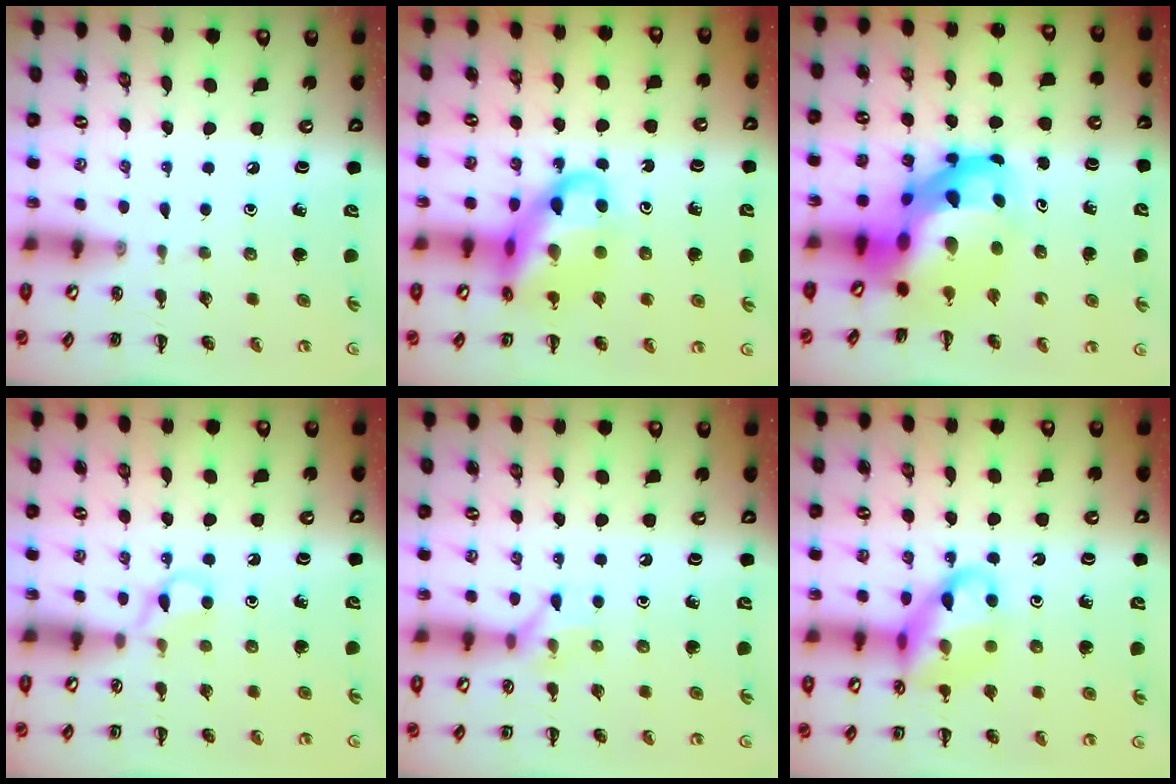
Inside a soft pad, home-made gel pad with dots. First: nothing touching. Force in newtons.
{"total": 17.0, "press": 16.6, "slide": 3.6}
{"total": 14.2, "press": 13.7, "slide": 3.8}
{"total": 4.3, "press": 4.0, "slide": 1.4}
{"total": 7.1, "press": 7.1, "slide": 0.8}
{"total": 14.7, "press": 14.5, "slide": 2.7}